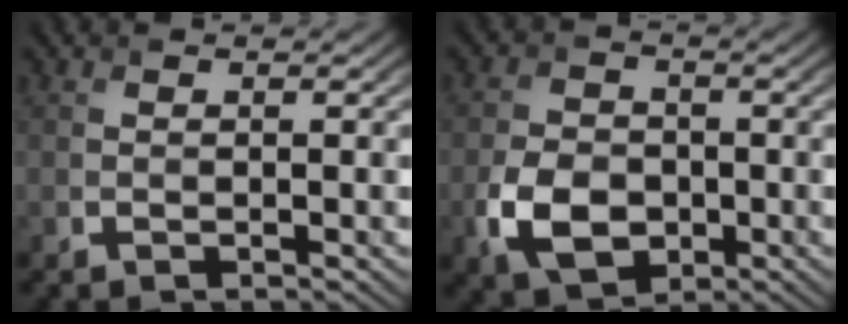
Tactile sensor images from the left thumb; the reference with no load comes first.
{"total": 6.6, "force": [-2.1, 4.8, 4.0], "torque": [-0.092, -0.010, -0.044]}